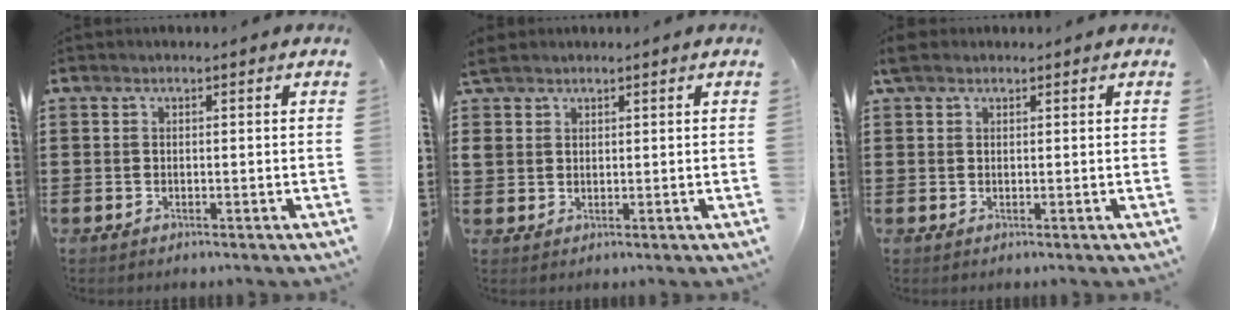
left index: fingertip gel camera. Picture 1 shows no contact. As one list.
[{"total": 3.1, "force": [2.0, 2.2, 0.6], "torque": [-0.024, 0.012, 0.039]}, {"total": 1.6, "force": [1.2, 0.9, 0.6], "torque": [-0.017, 0.007, 0.023]}]